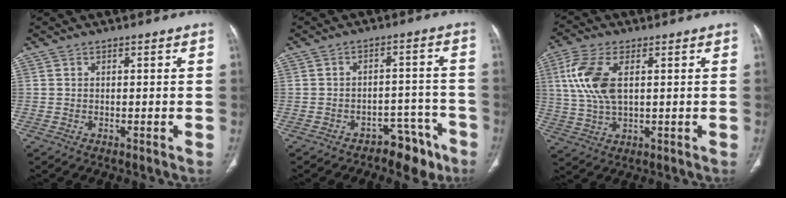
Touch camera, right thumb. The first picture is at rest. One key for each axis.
{"total": 7.1, "fx": -5.1, "fy": 4.1, "fz": 2.6, "tx": -0.008, "ty": 0.064, "tz": -0.071}
{"total": 10.7, "fx": 2.6, "fy": 5.3, "fz": 8.9, "tx": -0.208, "ty": 0.000, "tz": 0.053}